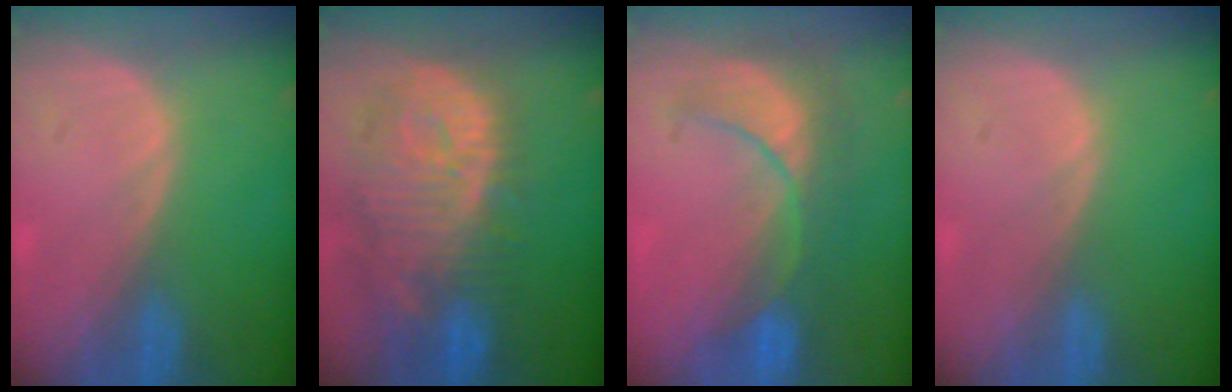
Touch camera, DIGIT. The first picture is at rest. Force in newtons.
{"total": 12.9, "press": 11.3, "slide": 6.2}
{"total": 8.1, "press": 8.0, "slide": 1.0}
{"total": 0.0}